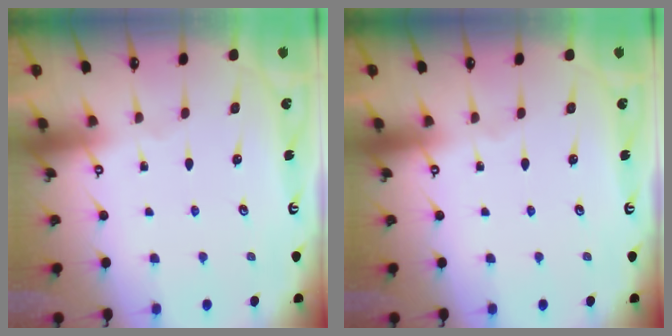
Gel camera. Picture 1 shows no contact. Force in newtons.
{"total": 0.0}